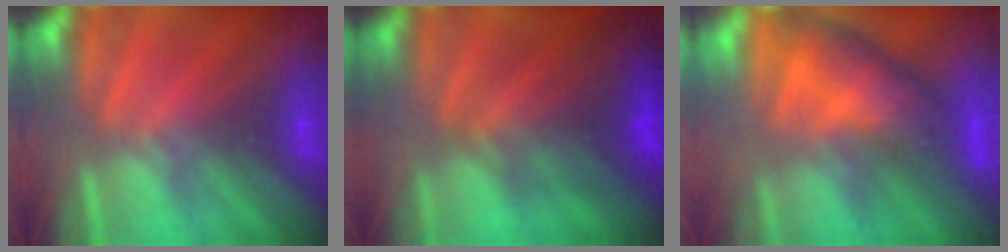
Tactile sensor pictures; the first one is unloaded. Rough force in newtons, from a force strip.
{"total": 7.2}
{"total": 7.7}